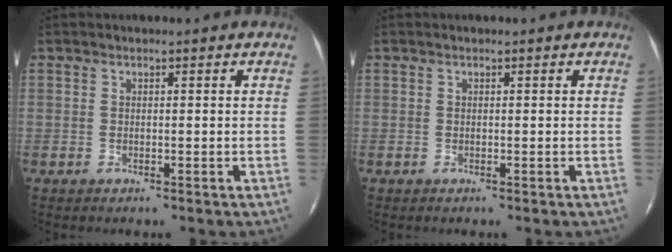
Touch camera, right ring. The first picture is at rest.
{"total": 0.0}